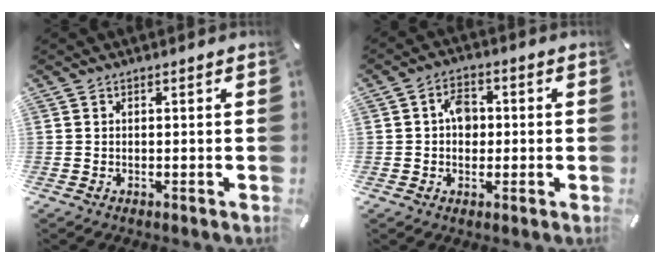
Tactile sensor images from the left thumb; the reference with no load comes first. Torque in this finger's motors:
{"motor_torque": [0.04, 0.07, 0.03, 0.00, 0.03]}